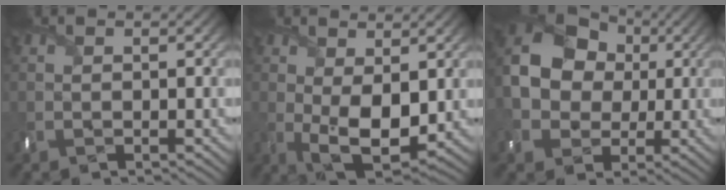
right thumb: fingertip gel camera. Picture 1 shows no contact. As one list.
[{"total": 7.9, "force": [-0.1, 4.3, 6.6], "torque": [-0.133, -0.018, 0.004]}, {"total": 13.8, "force": [1.0, 11.5, 7.6], "torque": [-0.192, 0.013, 0.003]}]